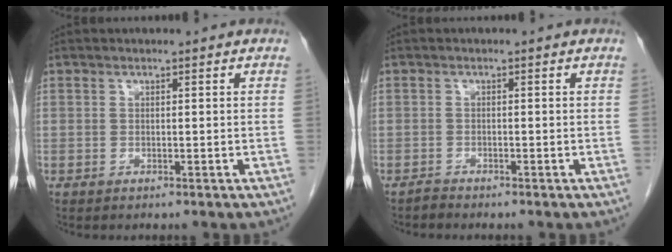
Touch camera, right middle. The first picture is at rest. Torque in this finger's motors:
{"motor_torque": [0.10, -0.01, -0.02, 0.00]}